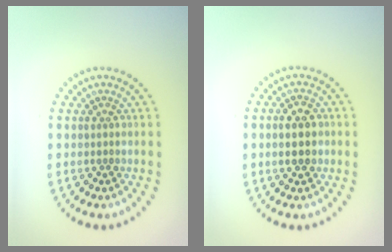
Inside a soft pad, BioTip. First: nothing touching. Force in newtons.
{"total": 3.2, "press": 3.2, "slide": 0.1}